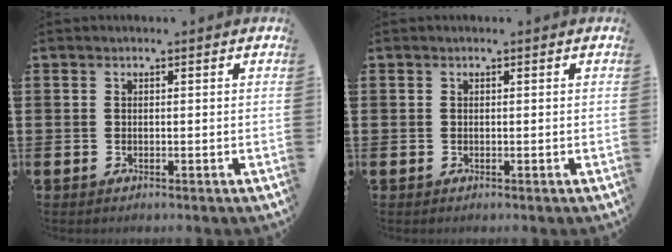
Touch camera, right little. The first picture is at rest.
{"total": 0.0}